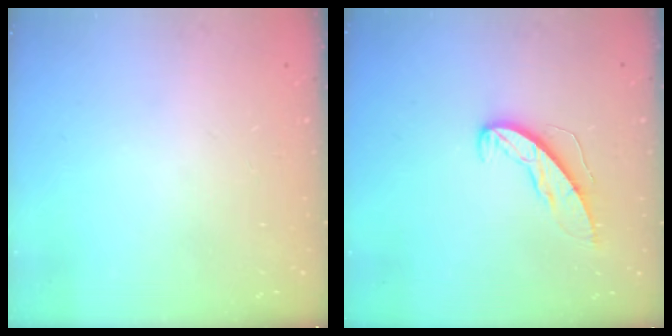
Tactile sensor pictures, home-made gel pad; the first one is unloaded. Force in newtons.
{"total": 6.3, "press": 6.3, "slide": 0.5}